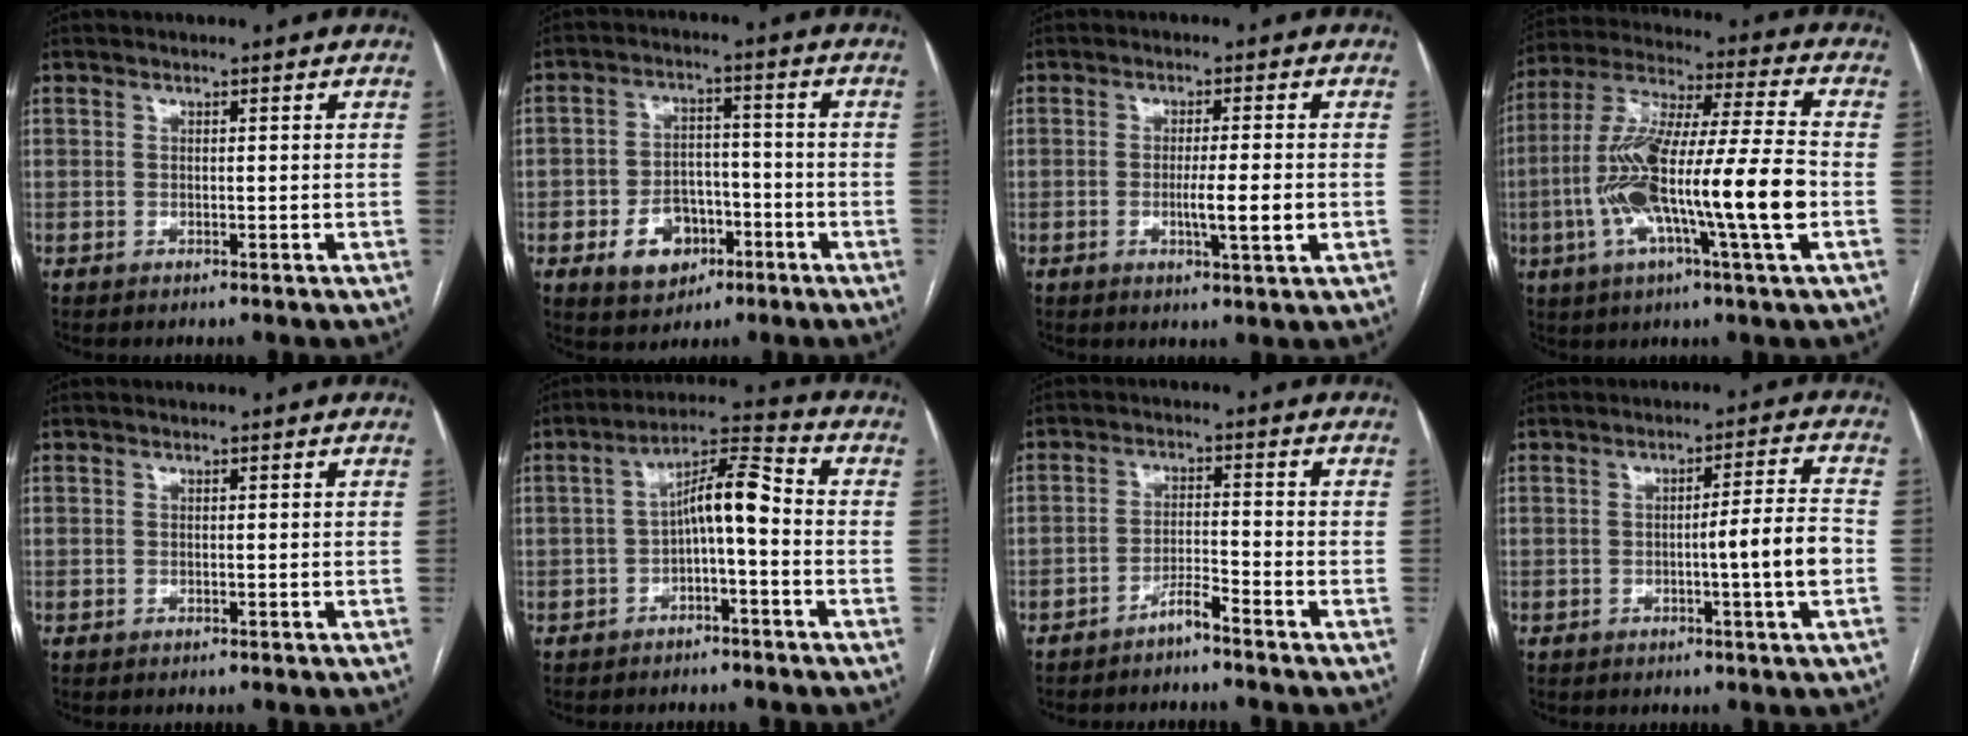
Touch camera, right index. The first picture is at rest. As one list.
[{"total": 8.0, "force": [-3.4, 5.8, 4.3], "torque": [-0.075, 0.014, -0.048]}, {"total": 5.5, "force": [-1.1, 0.0, 5.3], "torque": [-0.090, -0.009, -0.017]}, {"total": 19.8, "force": [-4.2, 0.8, 19.4], "torque": [-0.366, -0.001, -0.078]}, {"total": 0.0}, {"total": 7.6, "force": [-1.2, 1.5, 7.4], "torque": [-0.128, 0.032, -0.023]}, {"total": 3.1, "force": [-2.7, -0.3, 1.4], "torque": [-0.024, -0.004, -0.052]}, {"total": 6.7, "force": [-1.6, -0.8, 6.5], "torque": [-0.089, 0.004, -0.024]}]